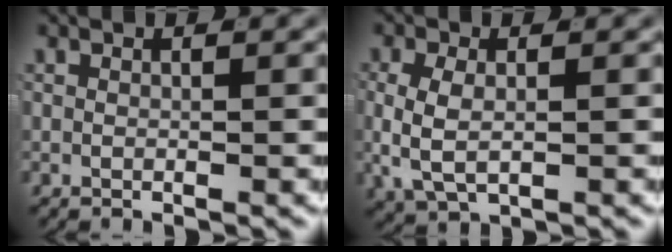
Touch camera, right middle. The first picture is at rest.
{"total": 4.1, "force": [-0.3, 2.6, 3.2], "torque": [-0.087, -0.011, 0.008]}